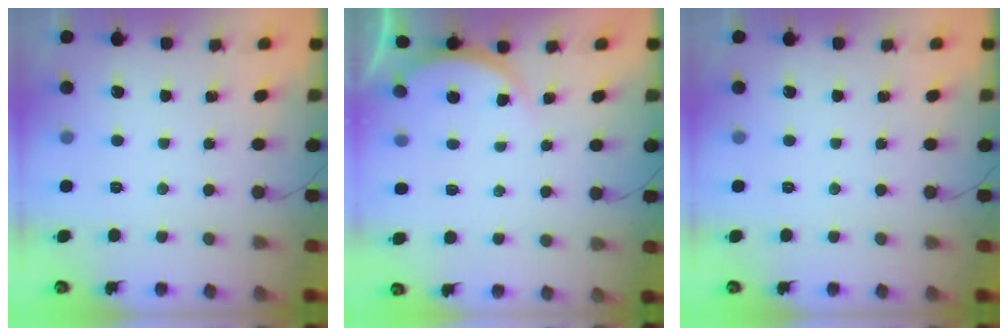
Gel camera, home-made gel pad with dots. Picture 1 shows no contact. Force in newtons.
{"total": 3.6, "press": 3.5, "slide": 0.5}
{"total": 0.0}